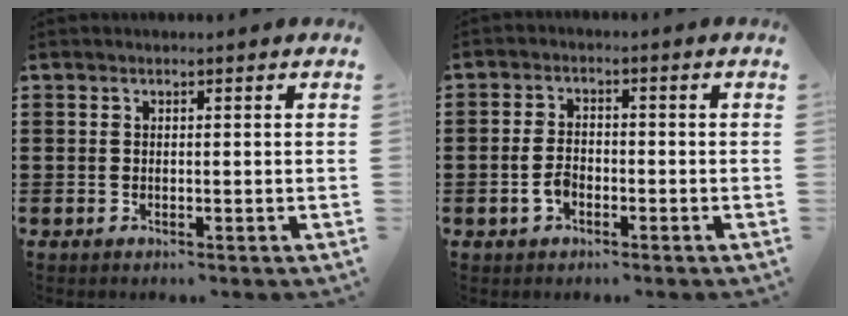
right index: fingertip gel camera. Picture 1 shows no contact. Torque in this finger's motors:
{"motor_torque": [0.26, 0.18, 0.09, 0.04]}